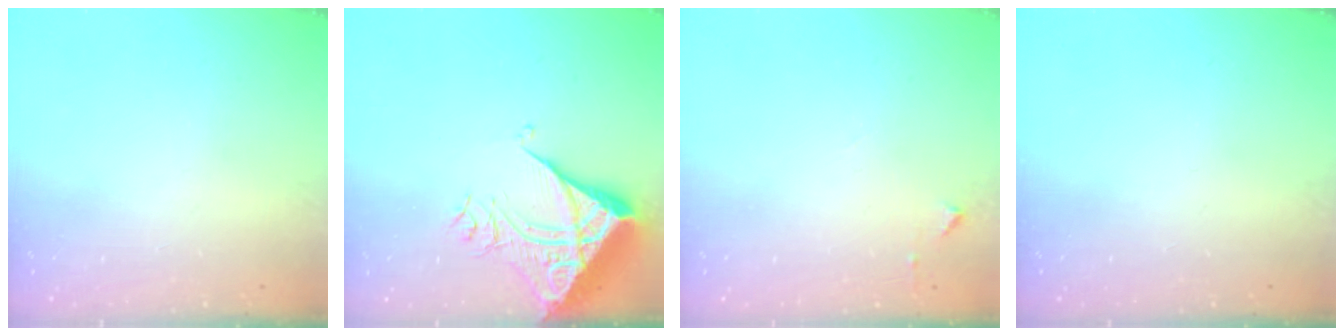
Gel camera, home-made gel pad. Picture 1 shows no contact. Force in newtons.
{"total": 10.6, "press": 10.6, "slide": 1.1}
{"total": 5.1, "press": 5.1, "slide": 0.6}
{"total": 0.0}